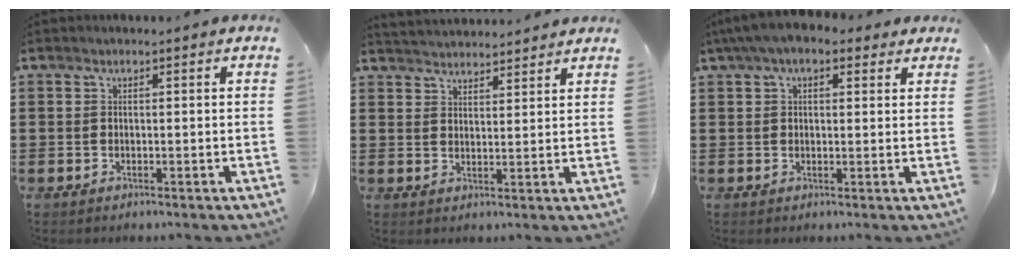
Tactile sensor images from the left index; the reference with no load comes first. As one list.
[{"total": 3.0, "force": [3.0, -0.1, -0.4], "torque": [-0.003, -0.011, 0.055]}, {"total": 4.9, "force": [3.4, 2.2, 2.8], "torque": [-0.068, 0.006, 0.061]}]